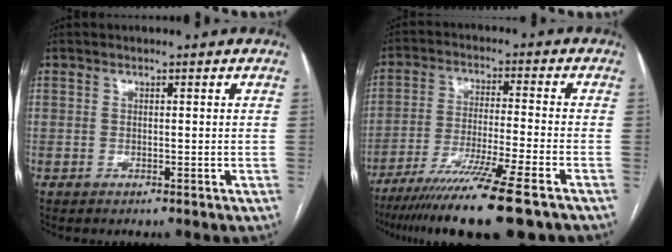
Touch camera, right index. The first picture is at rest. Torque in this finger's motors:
{"motor_torque": [0.84, -0.83, 0.81, 0.21]}